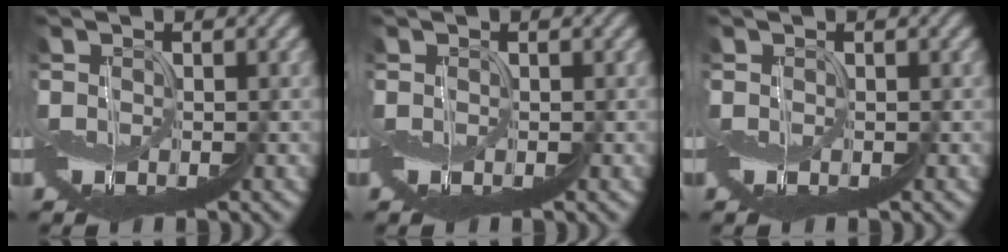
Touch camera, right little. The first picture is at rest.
{"total": 0.0}
{"total": 0.0}